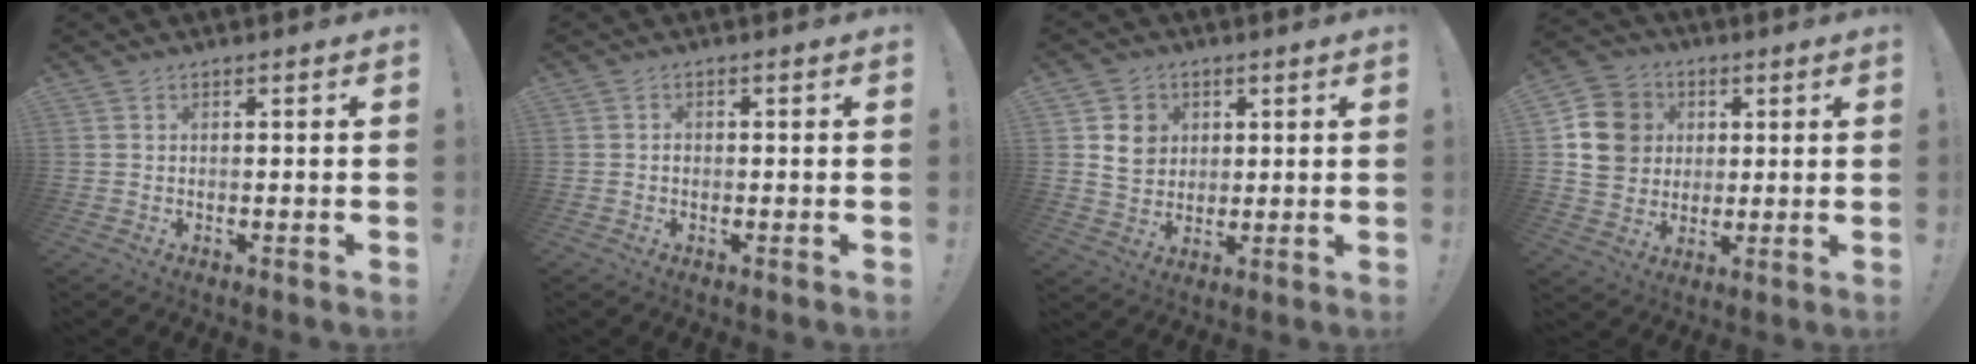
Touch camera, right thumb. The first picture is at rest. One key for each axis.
{"total": 0.7, "fx": -0.3, "fy": 0.7, "fz": 0.1, "tx": -0.010, "ty": 0.006, "tz": -0.004}
{"total": 7.6, "fx": 2.9, "fy": 6.8, "fz": 1.9, "tx": -0.018, "ty": -0.015, "tz": 0.057}
{"total": 14.4, "fx": 2.9, "fy": 12.8, "fz": 6.0, "tx": -0.077, "ty": 0.001, "tz": 0.066}